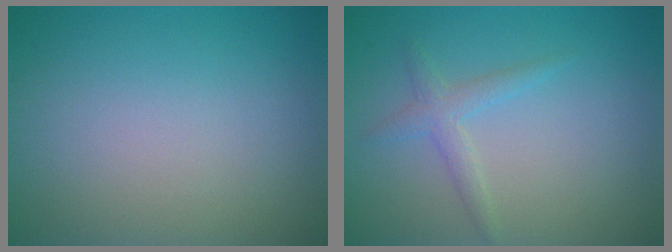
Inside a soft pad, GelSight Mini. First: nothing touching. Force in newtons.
{"total": 1.7, "press": 1.7, "slide": 0.0}